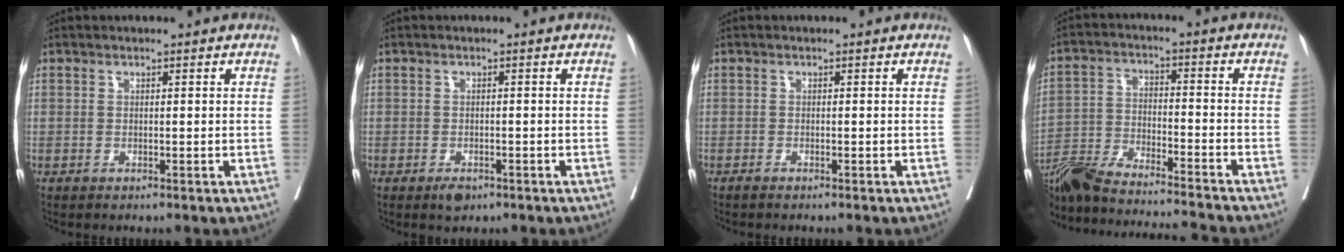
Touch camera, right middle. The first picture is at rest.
{"total": 1.9, "force": [-1.3, 0.9, 1.1], "torque": [-0.018, 0.000, -0.015]}
{"total": 0.9, "force": [-0.8, -0.1, 0.4], "torque": [-0.009, -0.001, -0.013]}
{"total": 19.4, "force": [-18.0, 0.1, 7.3], "torque": [-0.148, -0.022, -0.295]}